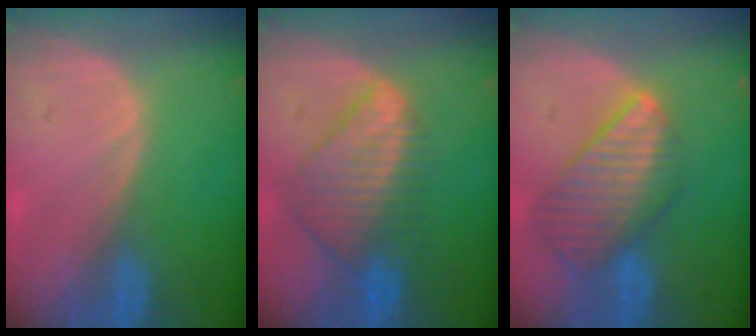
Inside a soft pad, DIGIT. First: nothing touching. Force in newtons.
{"total": 8.7, "press": 7.5, "slide": 4.3}
{"total": 9.4, "press": 8.2, "slide": 4.6}